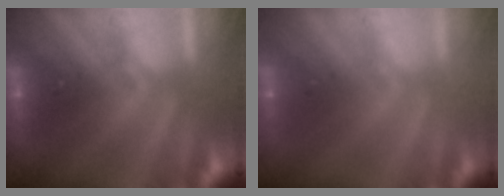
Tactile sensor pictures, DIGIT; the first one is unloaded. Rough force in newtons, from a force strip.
{"total": 3.3}